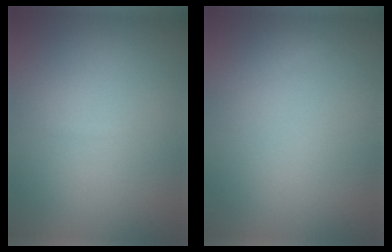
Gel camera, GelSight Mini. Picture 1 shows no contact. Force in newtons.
{"total": 0.6, "press": 0.6, "slide": 0.0}